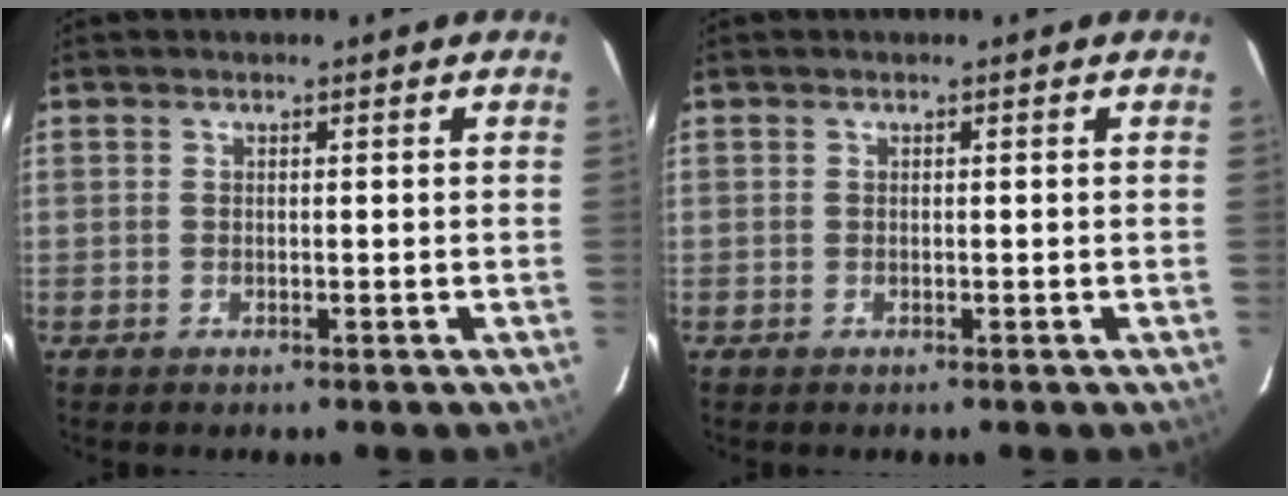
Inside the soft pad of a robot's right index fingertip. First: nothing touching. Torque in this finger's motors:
{"motor_torque": [0.00, 0.00, 0.00, 0.01]}